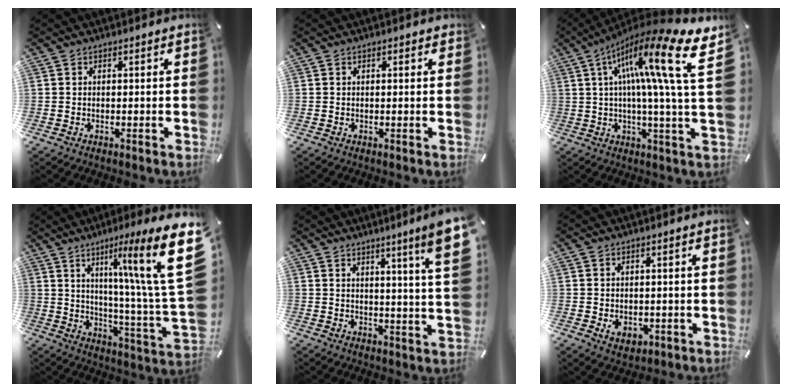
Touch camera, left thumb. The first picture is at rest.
{"total": 0.6, "force": [0.2, 0.0, 0.5], "torque": [-0.010, 0.001, 0.003]}
{"total": 24.6, "force": [7.3, 3.3, 23.2], "torque": [-0.377, -0.042, 0.097]}
{"total": 25.6, "force": [10.1, 4.8, 23.1], "torque": [-0.330, -0.081, 0.152]}
{"total": 10.4, "force": [5.8, -0.1, 8.6], "torque": [-0.125, -0.037, 0.089]}
{"total": 2.8, "force": [-0.4, 2.2, 1.6], "torque": [-0.012, -0.002, -0.008]}